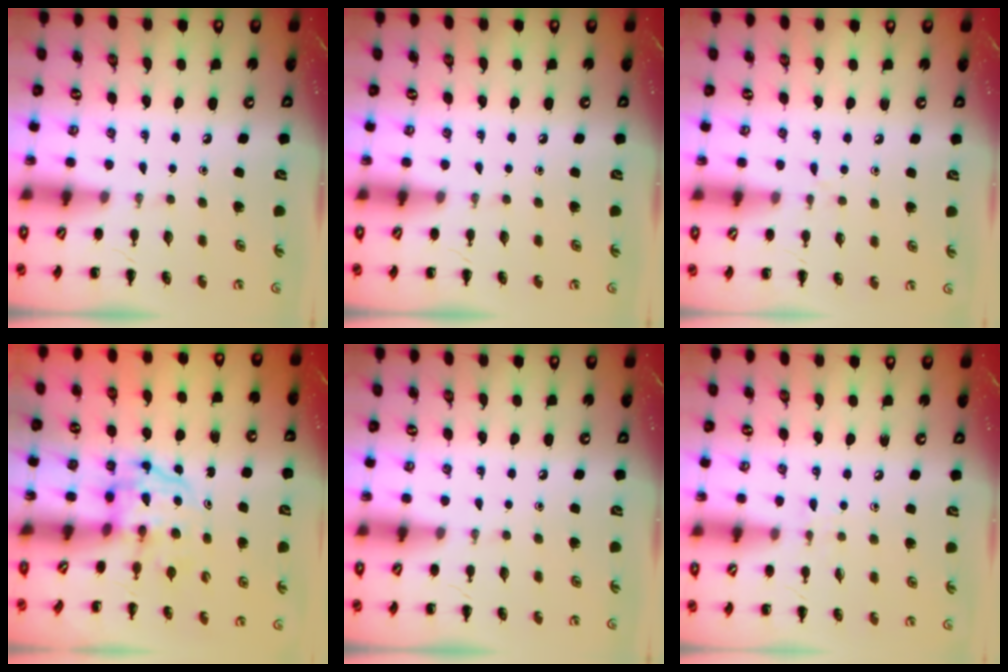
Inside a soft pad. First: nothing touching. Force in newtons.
{"total": 0.0}
{"total": 3.2, "press": 2.9, "slide": 1.3}
{"total": 3.9, "press": 3.8, "slide": 0.6}
{"total": 0.0}
{"total": 3.9, "press": 3.6, "slide": 1.4}